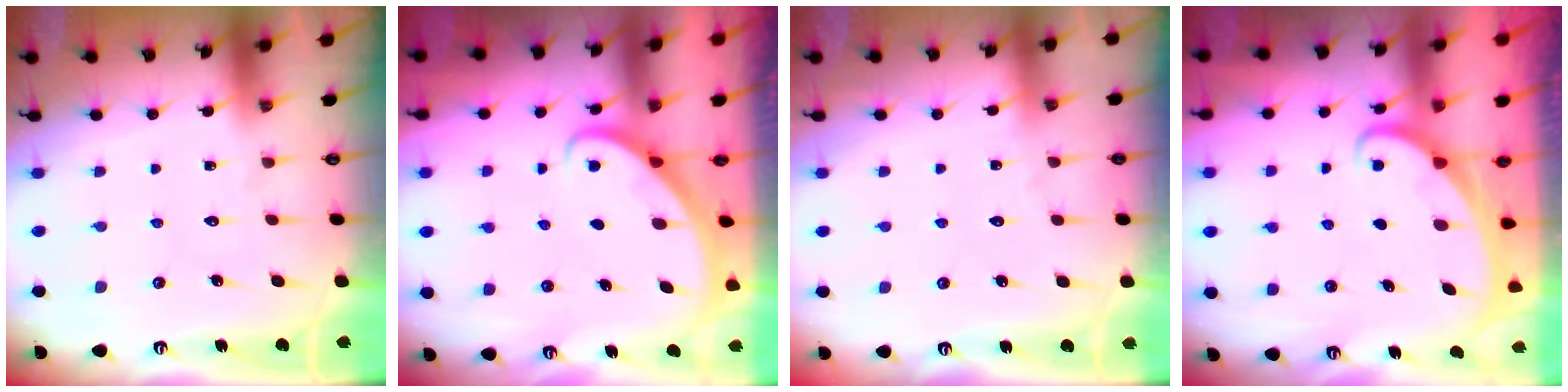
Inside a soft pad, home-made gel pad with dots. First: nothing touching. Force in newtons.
{"total": 2.8, "press": 2.8, "slide": 0.2}
{"total": 1.8, "press": 1.8, "slide": 0.3}
{"total": 1.7, "press": 1.7, "slide": 0.2}